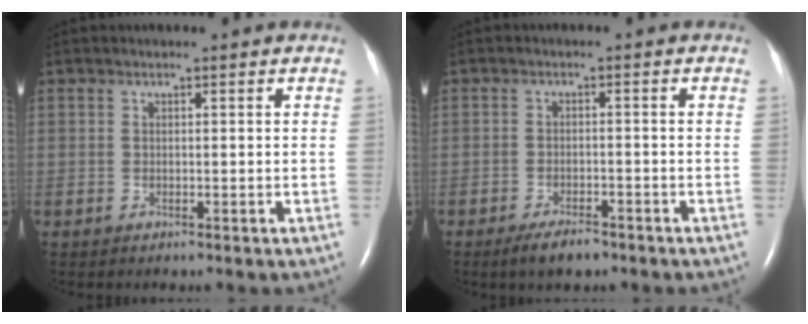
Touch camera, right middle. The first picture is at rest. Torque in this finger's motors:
{"motor_torque": [0.60, -0.39, 0.01, 0.01]}